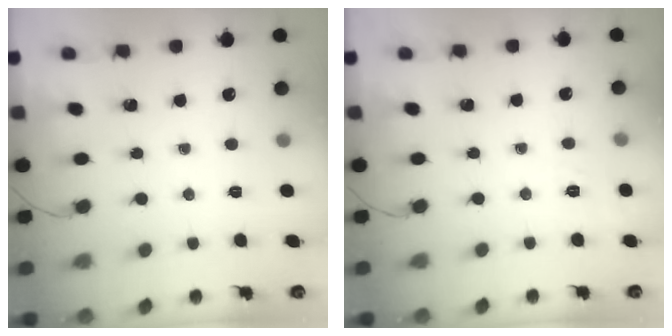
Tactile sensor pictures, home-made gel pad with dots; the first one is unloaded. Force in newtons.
{"total": 1.8, "press": 0.4, "slide": 1.7}